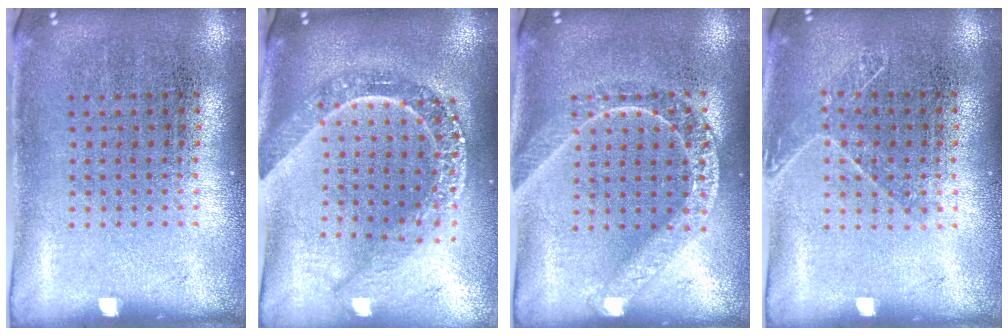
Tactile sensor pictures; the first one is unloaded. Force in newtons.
{"total": 2.4, "press": 2.0, "slide": 1.3}
{"total": 1.6, "press": 1.5, "slide": 0.4}
{"total": 1.1, "press": 0.9, "slide": 0.5}